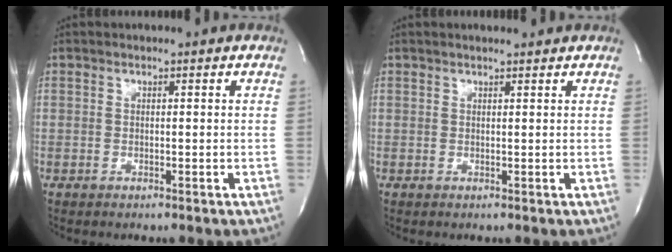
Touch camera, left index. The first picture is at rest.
{"total": 2.3, "force": [2.1, 0.3, 1.0], "torque": [-0.018, 0.010, 0.027]}